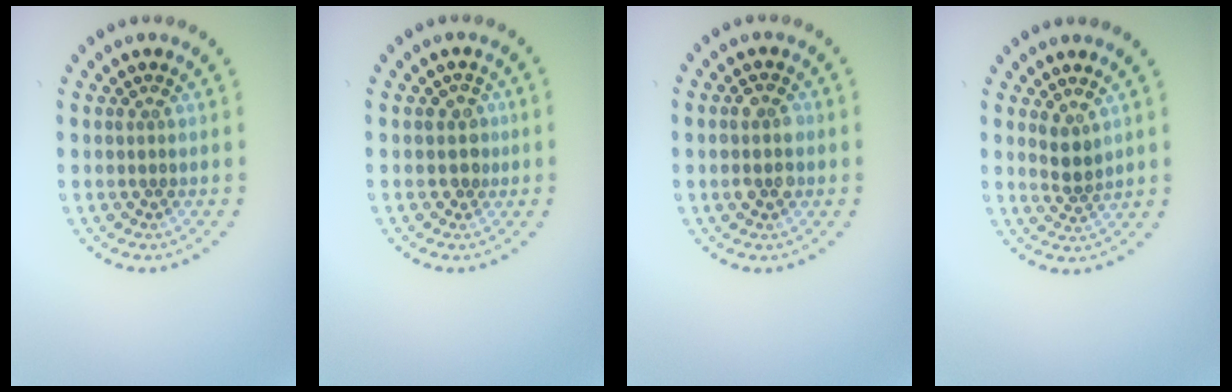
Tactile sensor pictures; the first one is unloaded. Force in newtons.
{"total": 1.5, "press": 1.2, "slide": 0.9}
{"total": 2.3, "press": 2.2, "slide": 0.2}
{"total": 1.9, "press": 1.5, "slide": 1.1}